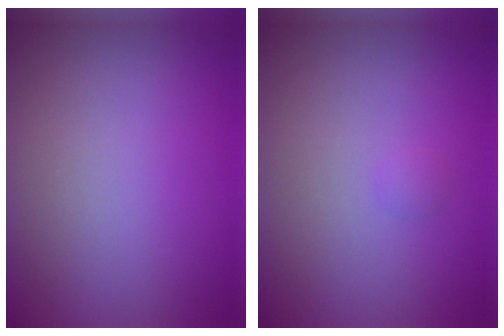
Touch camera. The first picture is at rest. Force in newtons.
{"total": 0.5, "press": 0.5, "slide": 0.0}